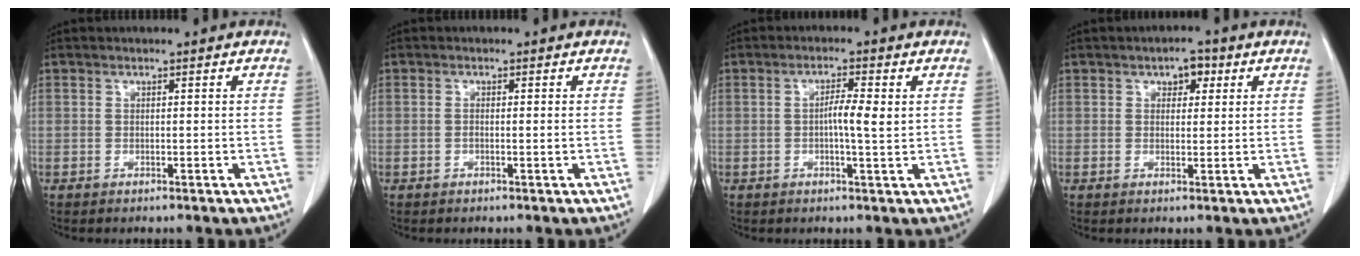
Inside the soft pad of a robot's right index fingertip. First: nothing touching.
{"total": 1.1, "force": [-0.1, 0.1, 1.1], "torque": [-0.020, -0.001, -0.001]}
{"total": 3.7, "force": [0.2, 0.2, 3.7], "torque": [-0.065, 0.000, 0.002]}
{"total": 2.9, "force": [1.4, 1.7, 1.9], "torque": [-0.024, 0.009, 0.018]}